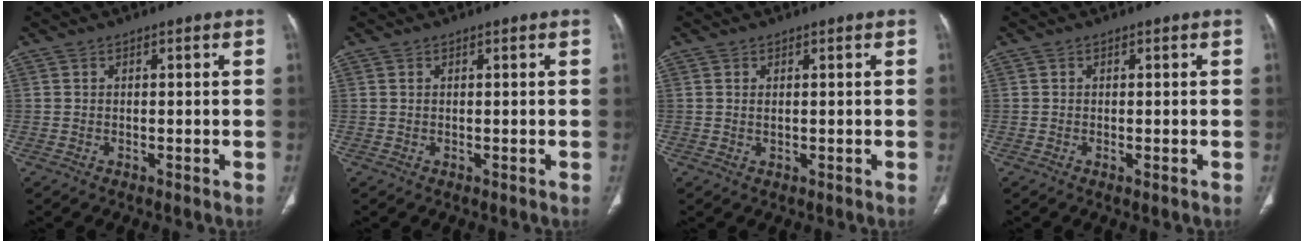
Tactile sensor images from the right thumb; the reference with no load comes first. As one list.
[{"total": 0.0}, {"total": 0.7, "force": [0.2, 0.3, 0.6], "torque": [-0.014, 0.000, 0.007]}, {"total": 0.6, "force": [-0.2, 0.1, 0.6], "torque": [-0.009, -0.003, -0.001]}]